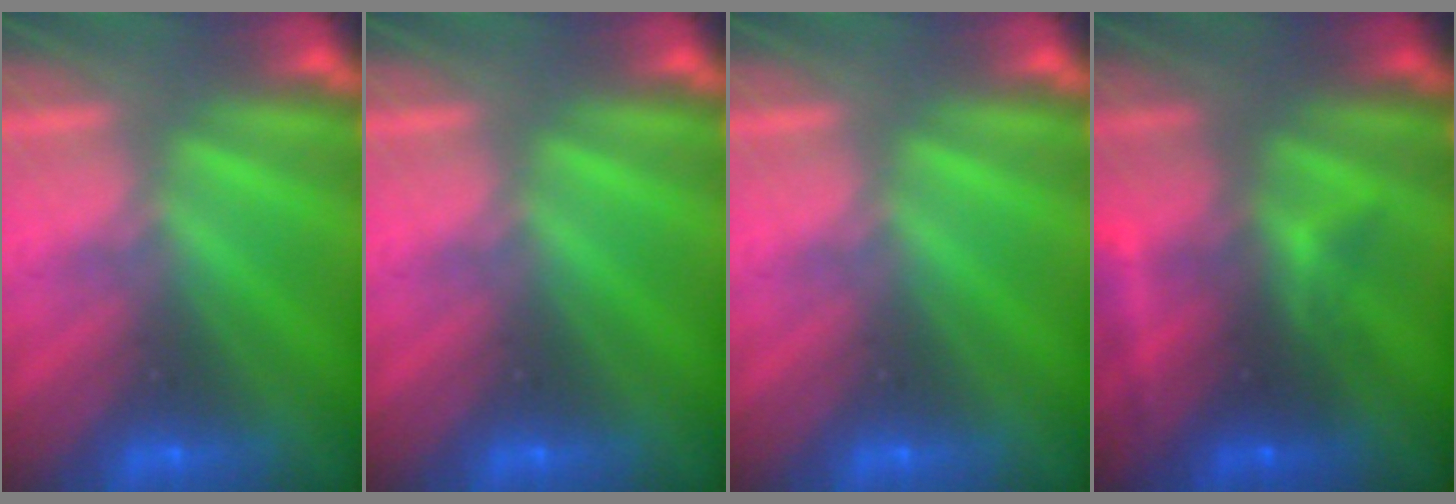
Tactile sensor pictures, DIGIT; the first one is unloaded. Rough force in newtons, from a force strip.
{"total": 0.0}
{"total": 0.0}
{"total": 2.5}